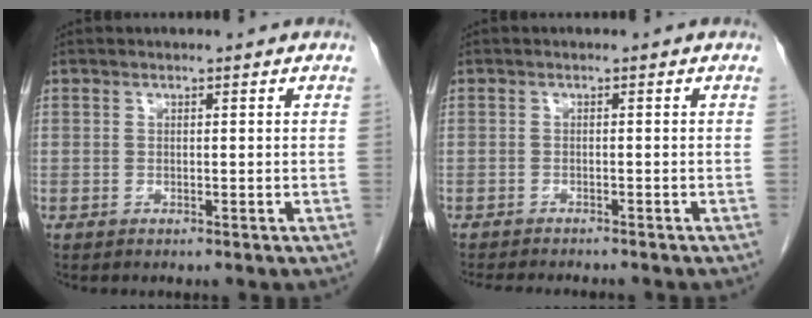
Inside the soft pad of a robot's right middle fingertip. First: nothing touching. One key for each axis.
{"total": 7.5, "fx": -6.8, "fy": 1.3, "fz": 2.9, "tx": -0.039, "ty": -0.008, "tz": -0.096}